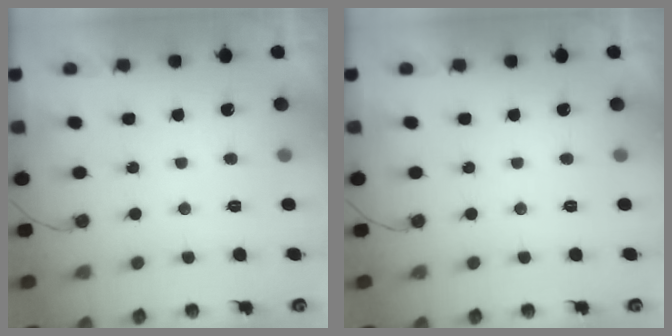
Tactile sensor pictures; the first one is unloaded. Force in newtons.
{"total": 0.0}